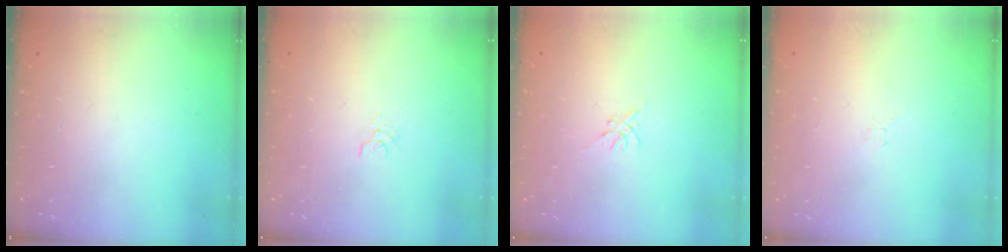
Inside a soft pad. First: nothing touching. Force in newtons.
{"total": 3.0, "press": 3.0, "slide": 0.2}
{"total": 0.5, "press": 0.4, "slide": 0.3}
{"total": 2.1, "press": 2.0, "slide": 0.6}